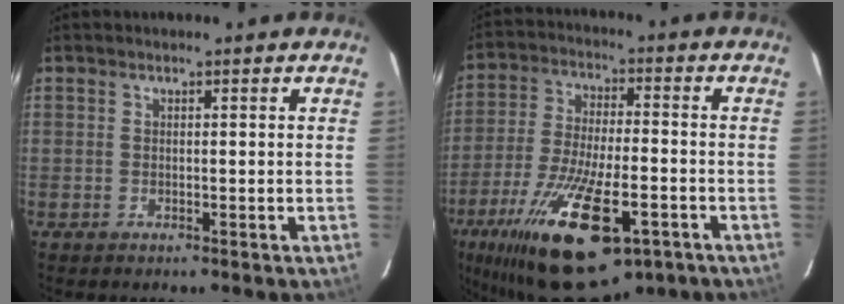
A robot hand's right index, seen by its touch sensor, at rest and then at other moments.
{"total": 23.5, "force": [-13.3, 8.5, 17.4], "torque": [-0.343, -0.060, -0.217]}